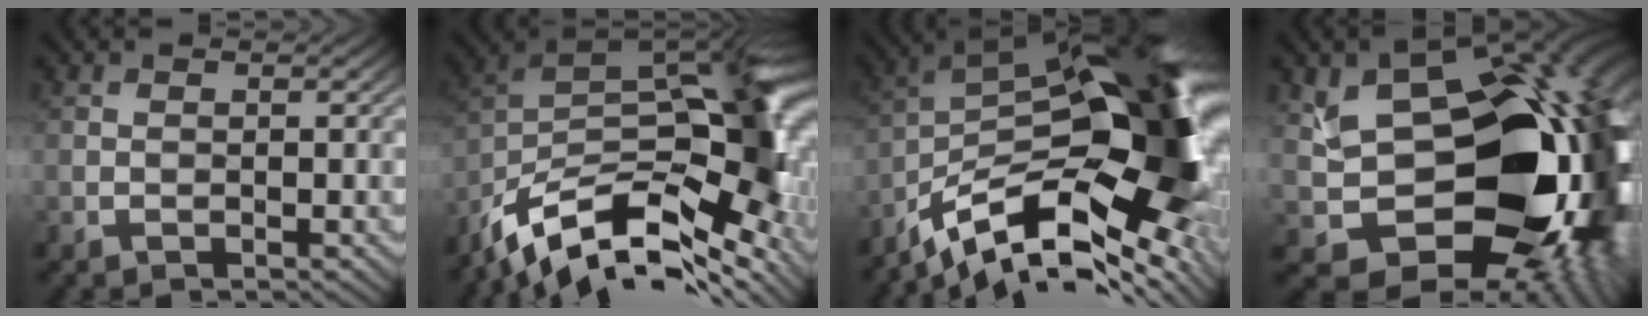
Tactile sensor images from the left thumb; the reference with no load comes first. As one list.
[{"total": 15.5, "force": [-8.8, 6.4, 10.9], "torque": [-0.214, -0.014, -0.151]}, {"total": 18.3, "force": [-7.0, 7.7, 15.1], "torque": [-0.244, -0.005, -0.123]}, {"total": 19.8, "force": [1.2, 13.9, 14.1], "torque": [-0.192, -0.055, 0.075]}]